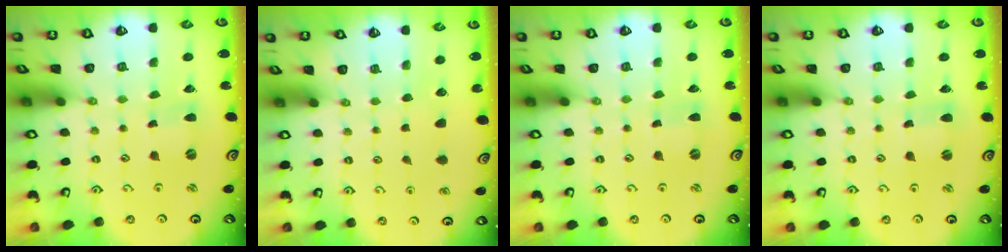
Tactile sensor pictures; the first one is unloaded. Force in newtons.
{"total": 0.0}
{"total": 0.0}
{"total": 1.6, "press": 1.5, "slide": 0.4}